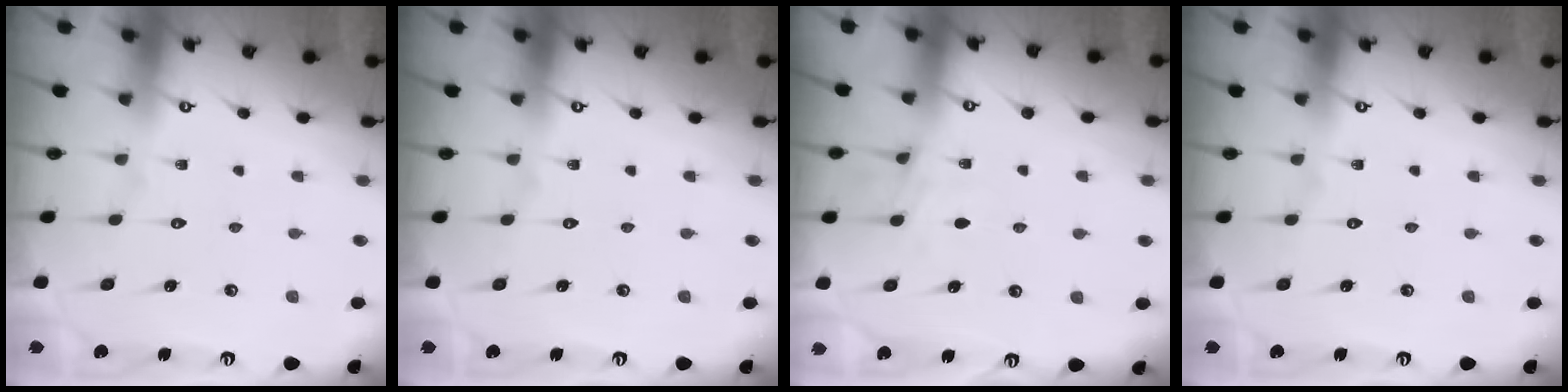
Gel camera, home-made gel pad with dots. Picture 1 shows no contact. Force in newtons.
{"total": 0.0}
{"total": 4.8, "press": 4.7, "slide": 0.5}
{"total": 0.0}